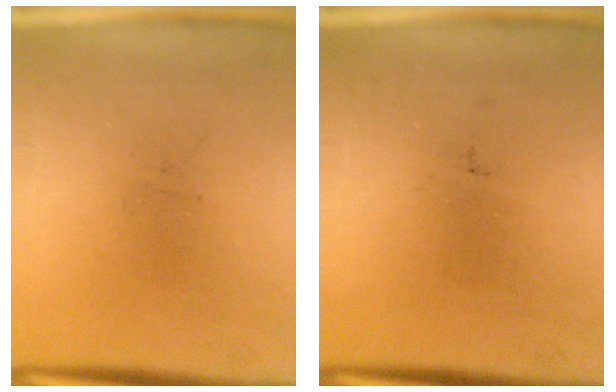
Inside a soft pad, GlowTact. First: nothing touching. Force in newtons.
{"total": 0.0}